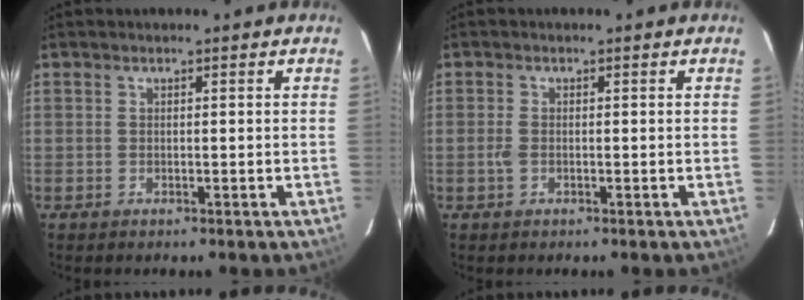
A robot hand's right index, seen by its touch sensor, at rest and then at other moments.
{"total": 1.6, "force": [-0.4, 0.9, 1.2], "torque": [-0.028, 0.000, -0.009]}